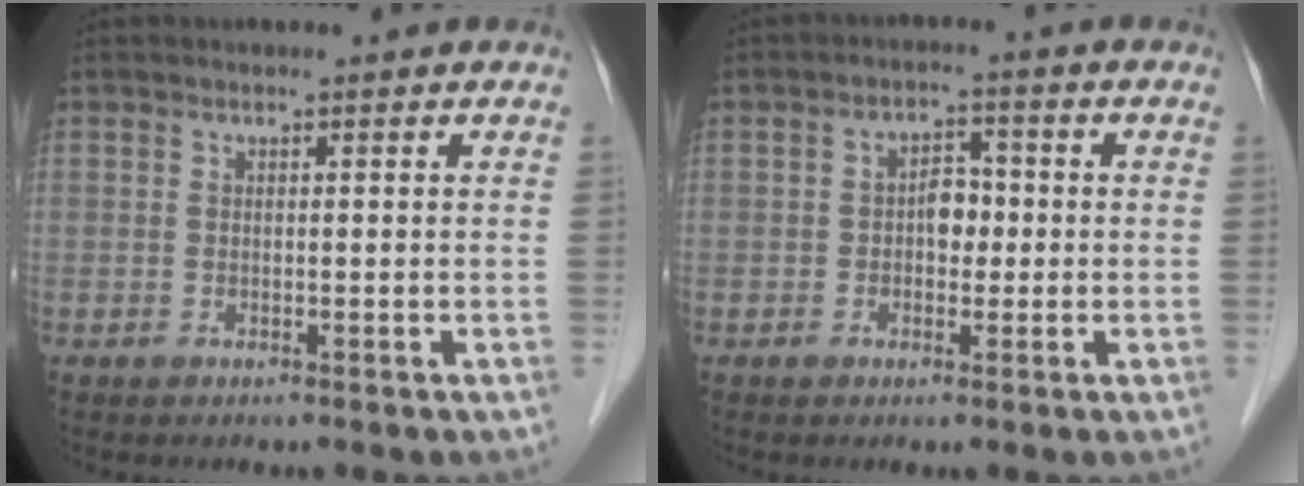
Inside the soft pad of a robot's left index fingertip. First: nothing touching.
{"total": 3.2, "force": [-0.4, 2.1, 2.4], "torque": [-0.035, 0.013, -0.008]}